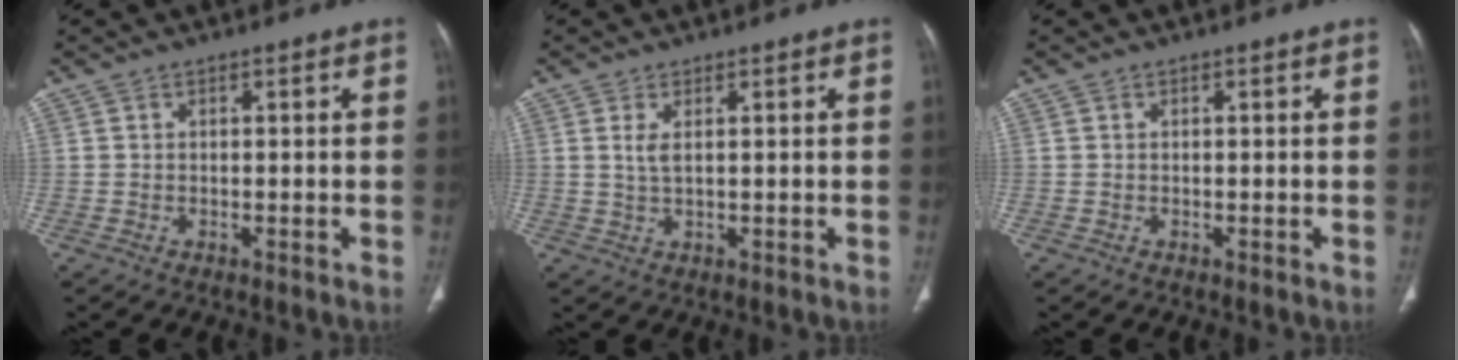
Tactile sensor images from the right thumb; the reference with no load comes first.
{"total": 2.4, "force": [0.7, 0.9, 2.1], "torque": [-0.047, -0.004, 0.021]}
{"total": 0.0}